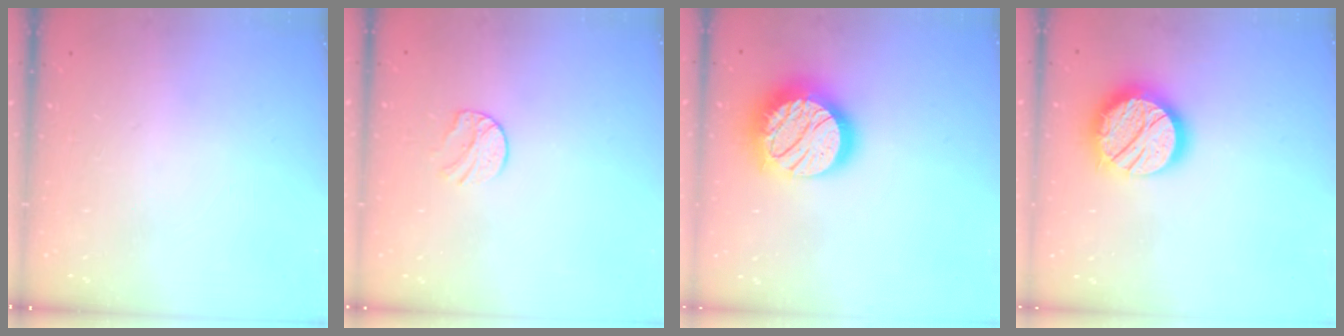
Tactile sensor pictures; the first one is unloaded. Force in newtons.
{"total": 6.5, "press": 6.5, "slide": 0.6}
{"total": 20.5, "press": 20.5, "slide": 1.2}
{"total": 17.3, "press": 17.2, "slide": 1.0}